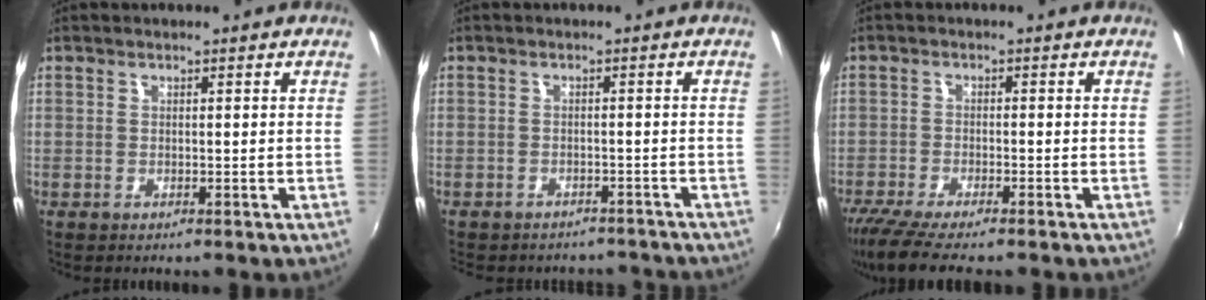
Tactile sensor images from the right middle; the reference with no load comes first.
{"total": 8.4, "force": [-7.6, 3.0, 2.0], "torque": [-0.050, -0.005, -0.092]}
{"total": 8.3, "force": [-7.0, 0.6, 4.3], "torque": [-0.101, -0.034, -0.124]}